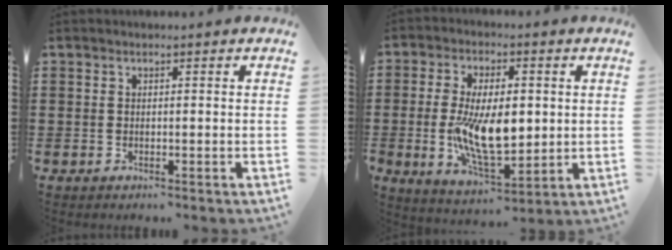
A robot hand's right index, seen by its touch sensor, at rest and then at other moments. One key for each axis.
{"total": 11.7, "fx": -0.1, "fy": 5.5, "fz": 10.3, "tx": -0.205, "ty": -0.005, "tz": -0.001}